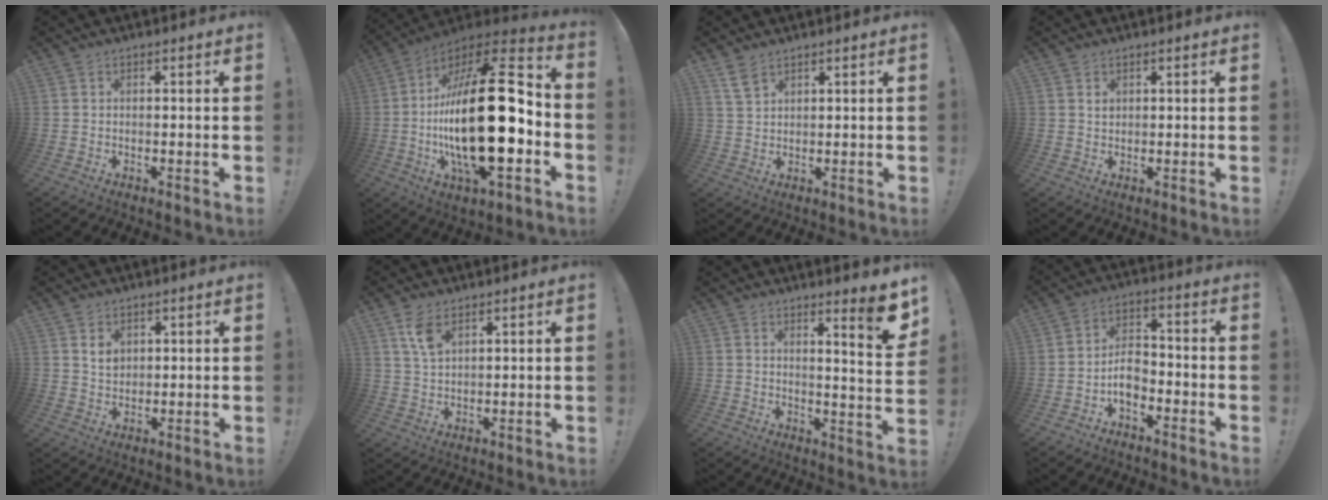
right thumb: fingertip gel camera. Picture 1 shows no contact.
{"total": 32.6, "force": [-4.0, 12.2, 30.0], "torque": [-0.527, 0.012, -0.063]}
{"total": 4.6, "force": [3.3, 2.1, 2.4], "torque": [-0.038, -0.015, 0.063]}
{"total": 1.2, "force": [0.7, 1.0, 0.3], "torque": [-0.006, 0.002, 0.014]}
{"total": 4.1, "force": [2.1, 3.1, 1.8], "torque": [-0.027, -0.006, 0.039]}
{"total": 6.0, "force": [3.5, 2.8, 4.0], "torque": [-0.076, -0.011, 0.066]}
{"total": 7.8, "force": [5.2, -0.3, 5.8], "torque": [-0.070, -0.047, 0.078]}
{"total": 6.4, "force": [-3.2, 4.2, 3.6], "torque": [-0.063, 0.015, -0.059]}